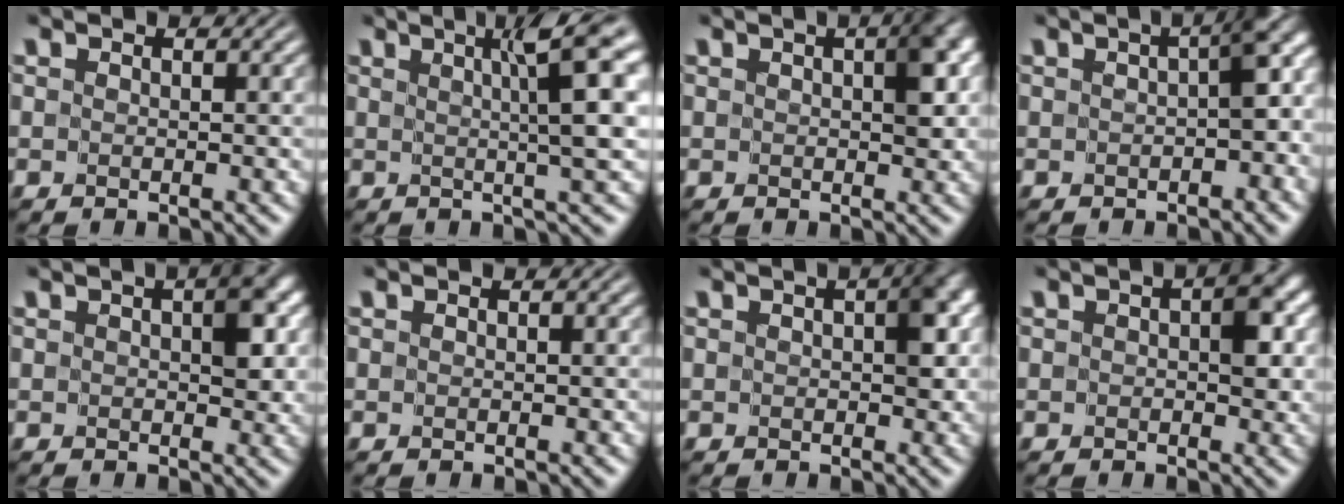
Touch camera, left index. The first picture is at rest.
{"total": 7.0, "force": [1.8, 0.8, 6.7], "torque": [-0.072, 0.017, 0.026]}
{"total": 3.3, "force": [0.5, 1.6, 2.8], "torque": [-0.033, 0.006, 0.003]}
{"total": 4.3, "force": [-0.4, 1.5, 4.0], "torque": [-0.046, 0.011, -0.011]}
{"total": 3.6, "force": [0.5, 1.9, 3.0], "torque": [-0.031, 0.003, 0.003]}
{"total": 0.0}
{"total": 3.2, "force": [0.2, 1.8, 2.6], "torque": [-0.029, 0.004, -0.002]}
{"total": 3.3, "force": [0.3, 1.9, 2.6], "torque": [-0.027, 0.003, -0.002]}